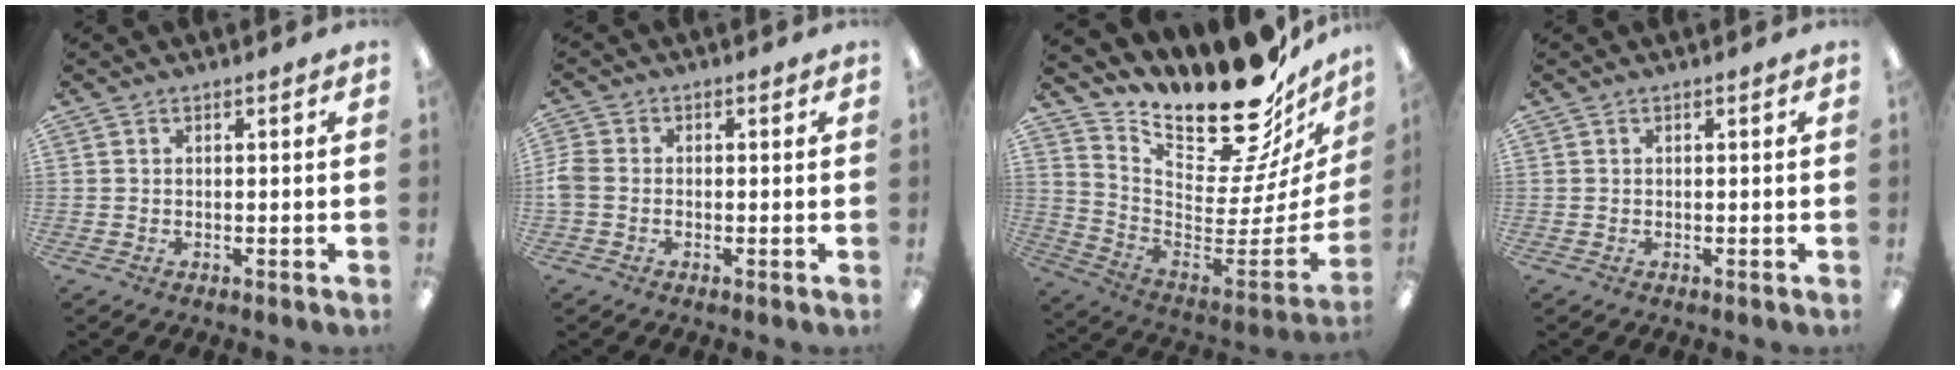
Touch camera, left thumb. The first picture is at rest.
{"total": 3.6, "force": [-0.8, 2.8, 2.1], "torque": [-0.036, 0.010, -0.014]}
{"total": 21.5, "force": [18.1, 5.8, 10.0], "torque": [-0.134, -0.160, 0.299]}
{"total": 0.0}